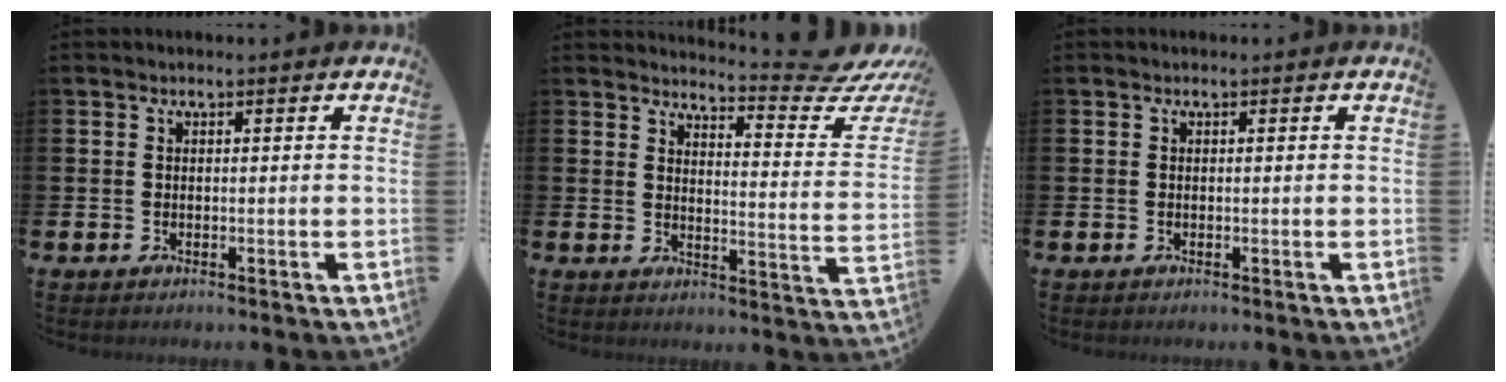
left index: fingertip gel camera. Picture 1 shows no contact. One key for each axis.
{"total": 5.1, "fx": 4.7, "fy": 0.0, "fz": 2.0, "tx": -0.032, "ty": -0.053, "tz": 0.068}
{"total": 0.0}